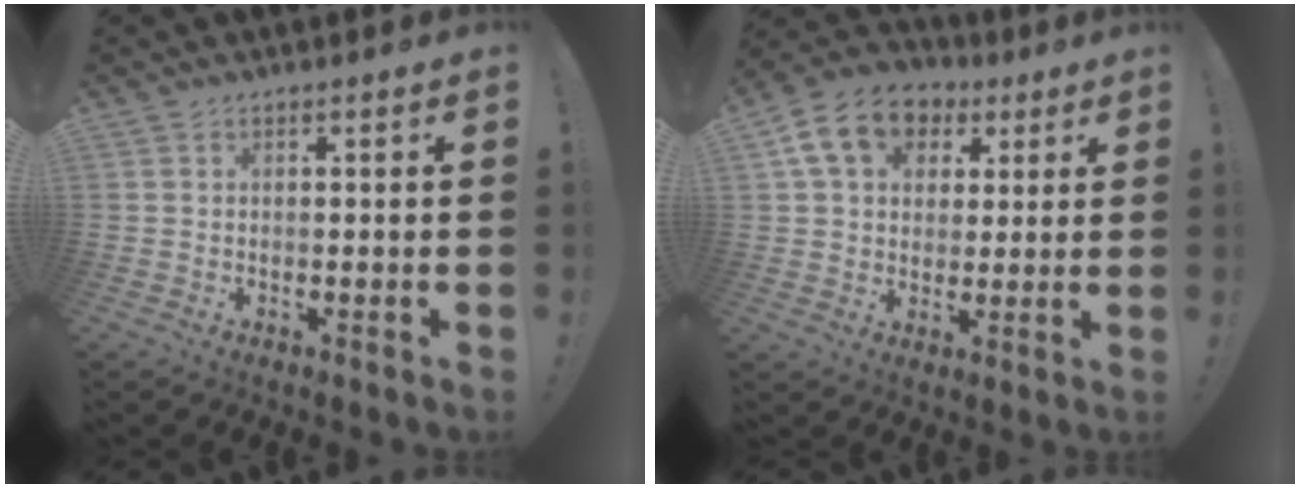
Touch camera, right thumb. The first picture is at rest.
{"total": 14.5, "force": [5.9, 10.9, 7.5], "torque": [-0.118, -0.011, 0.116]}